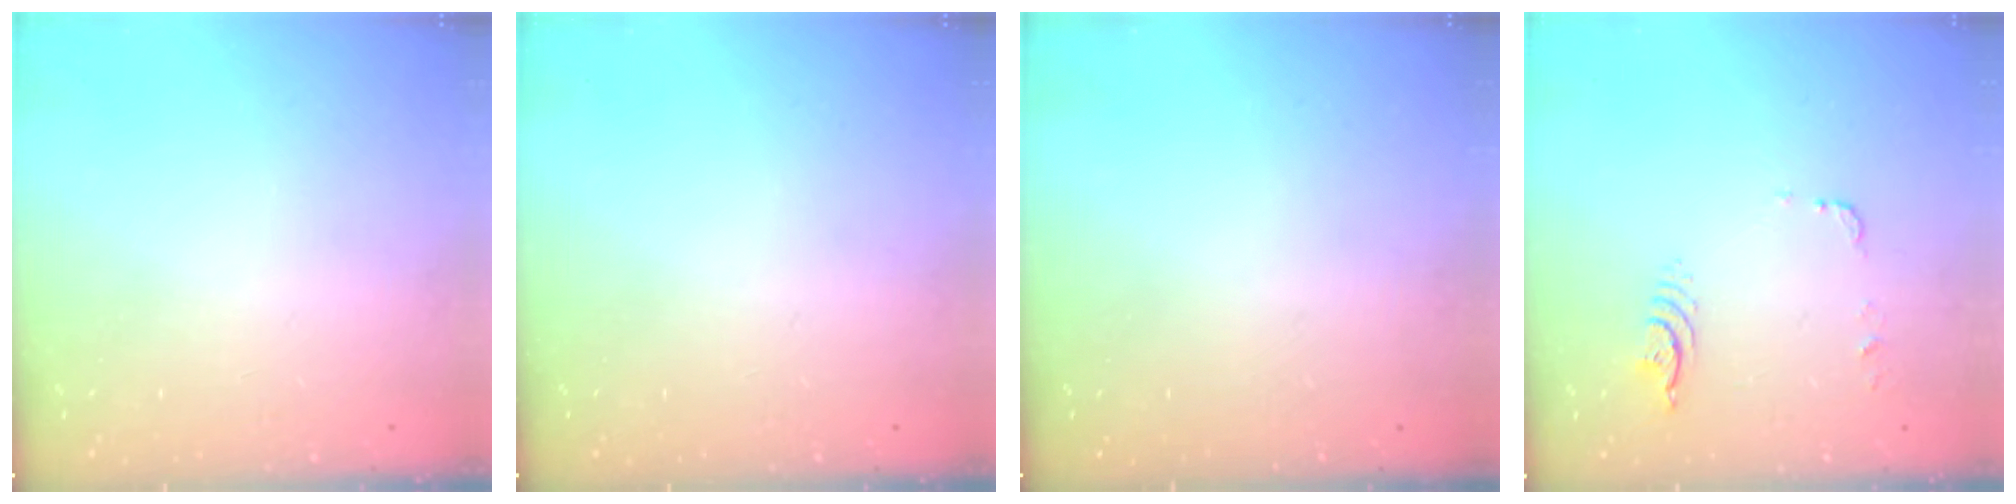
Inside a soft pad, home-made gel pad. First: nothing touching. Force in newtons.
{"total": 0.0}
{"total": 0.0}
{"total": 5.2, "press": 5.1, "slide": 1.1}